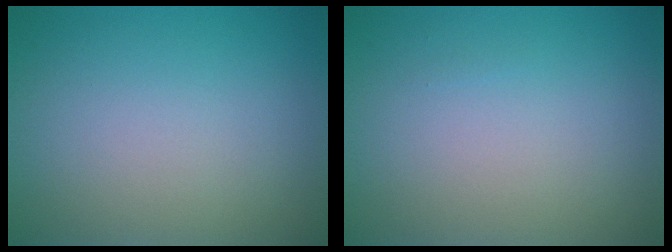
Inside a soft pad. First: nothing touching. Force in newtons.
{"total": 0.0}